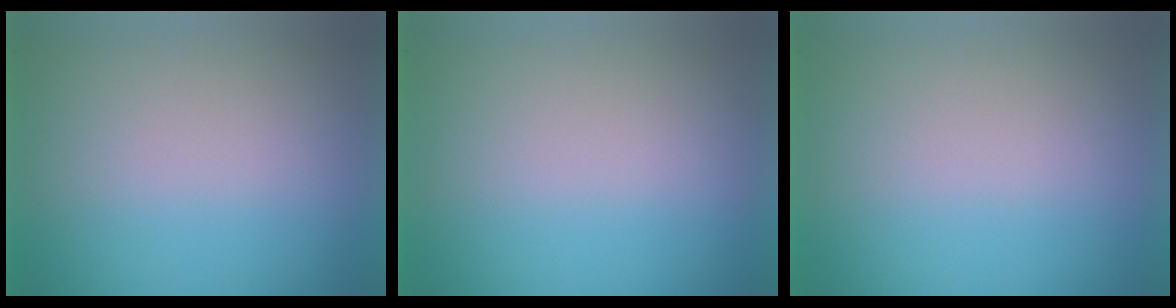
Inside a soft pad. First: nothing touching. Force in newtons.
{"total": 0.0}
{"total": 0.0}